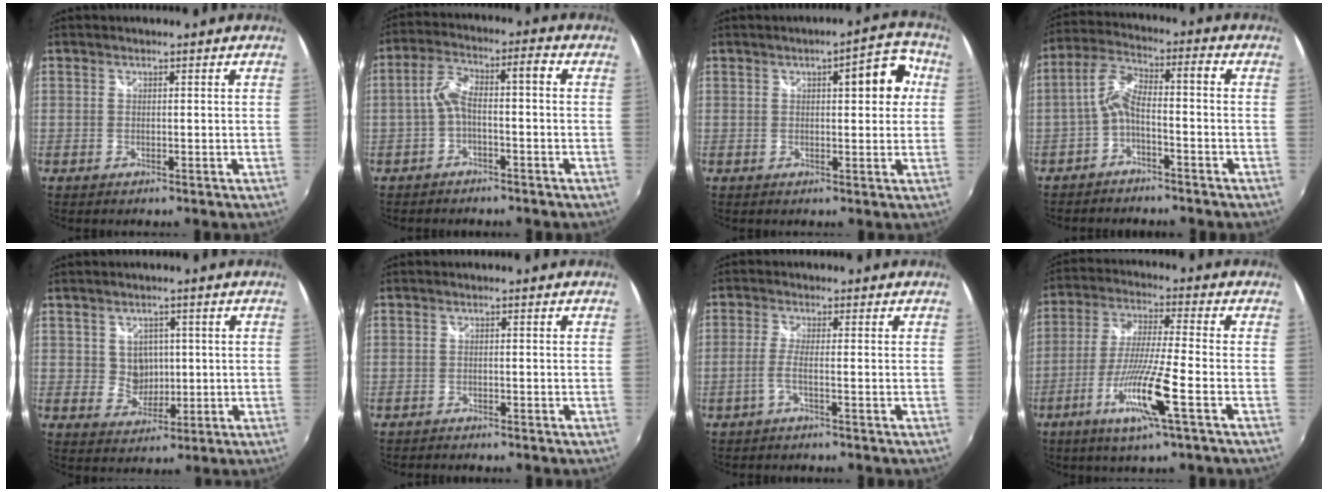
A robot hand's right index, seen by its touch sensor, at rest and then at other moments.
{"total": 6.3, "force": [-2.1, 1.8, 5.6], "torque": [-0.119, 0.016, -0.038]}
{"total": 7.5, "force": [2.0, 2.6, 6.8], "torque": [-0.089, 0.022, 0.029]}
{"total": 6.5, "force": [-3.2, 1.7, 5.4], "torque": [-0.129, 0.017, -0.060]}
{"total": 4.7, "force": [0.8, 4.3, 1.6], "torque": [-0.026, 0.006, 0.019]}
{"total": 1.5, "force": [-1.5, 0.2, 0.2], "torque": [-0.014, -0.007, -0.027]}
{"total": 2.3, "force": [-1.1, -0.4, 2.0], "torque": [-0.049, -0.003, -0.026]}
{"total": 12.6, "force": [-5.4, -0.2, 11.4], "torque": [-0.237, -0.013, -0.106]}